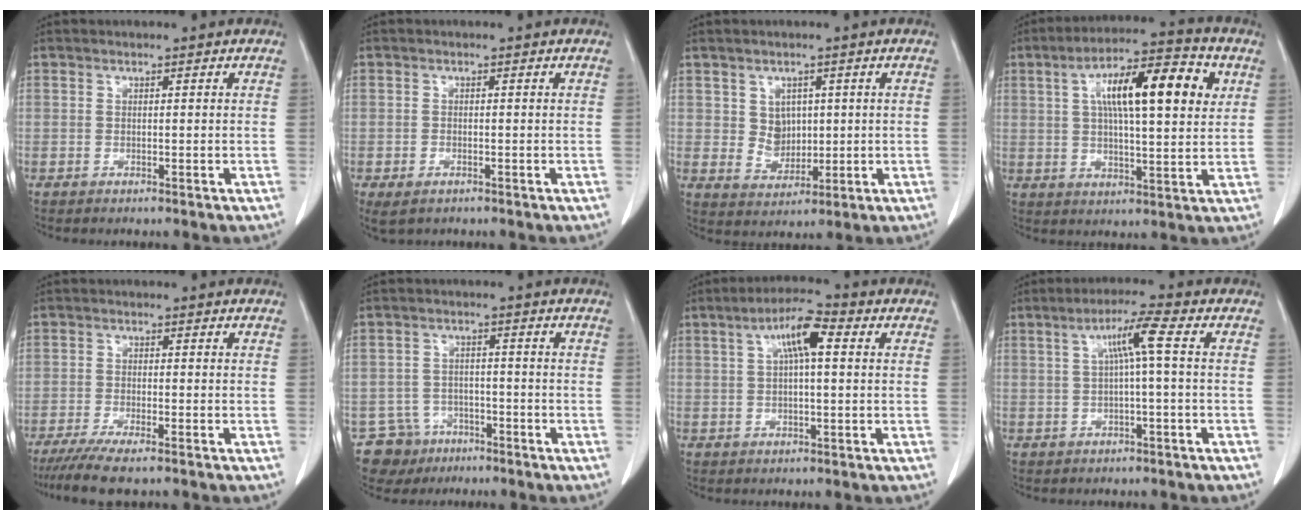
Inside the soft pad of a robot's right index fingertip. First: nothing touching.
{"total": 3.7, "force": [-2.0, 2.0, 2.4], "torque": [-0.051, -0.005, -0.025]}
{"total": 4.9, "force": [0.9, 4.2, 2.4], "torque": [-0.037, 0.009, 0.028]}
{"total": 15.9, "force": [4.6, 4.2, 14.7], "torque": [-0.241, 0.030, 0.067]}
{"total": 7.7, "force": [-5.9, 1.2, 4.8], "torque": [-0.078, -0.017, -0.093]}
{"total": 6.8, "force": [-4.2, 5.4, 0.2], "torque": [0.000, 0.008, -0.065]}
{"total": 7.3, "force": [2.0, 1.8, 6.8], "torque": [-0.126, 0.023, 0.034]}
{"total": 5.6, "force": [0.8, -0.2, 5.5], "torque": [-0.101, 0.015, 0.018]}